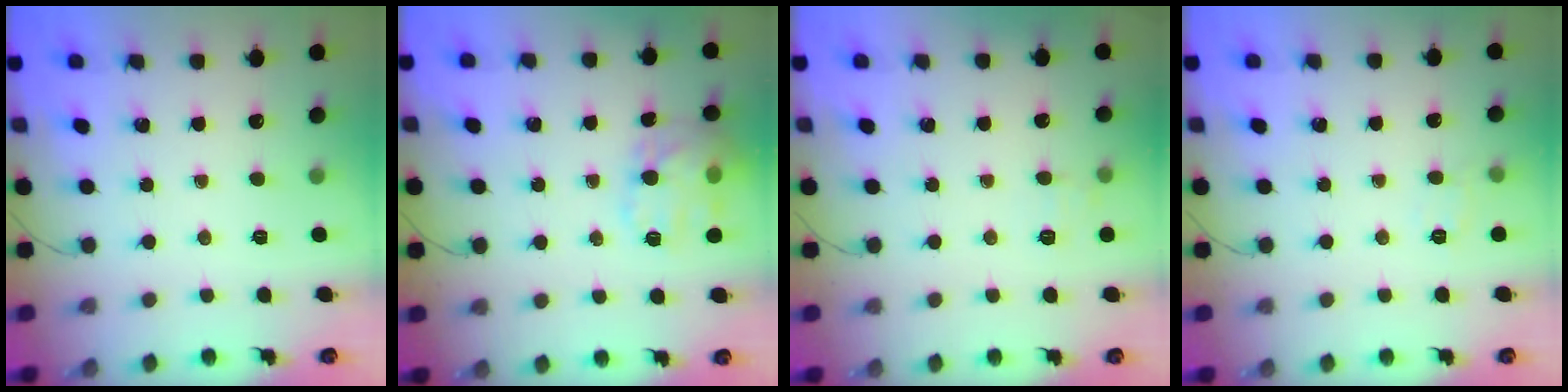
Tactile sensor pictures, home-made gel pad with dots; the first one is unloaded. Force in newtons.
{"total": 15.4, "press": 15.4, "slide": 0.9}
{"total": 6.3, "press": 6.0, "slide": 1.9}
{"total": 5.6, "press": 5.5, "slide": 1.1}